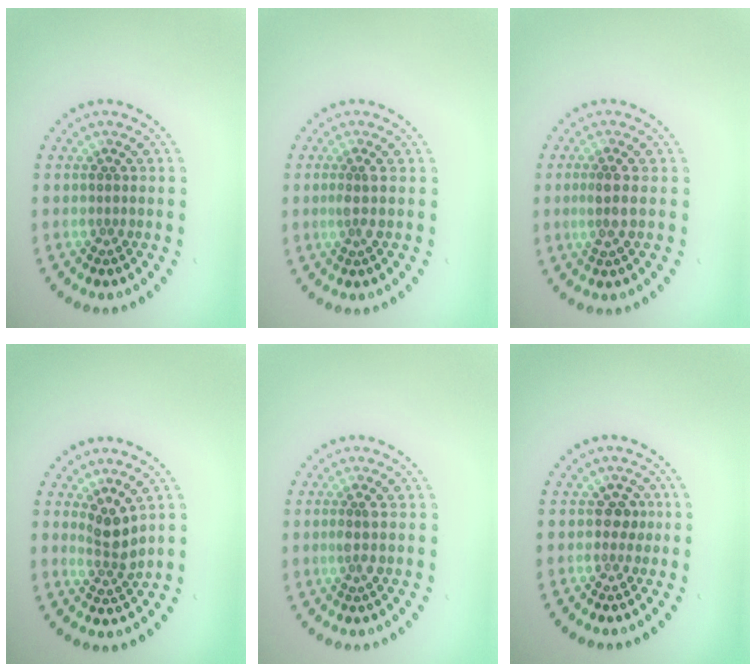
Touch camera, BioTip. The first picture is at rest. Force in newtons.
{"total": 1.5, "press": 1.1, "slide": 1.0}
{"total": 1.7, "press": 1.3, "slide": 1.1}
{"total": 2.3, "press": 1.8, "slide": 1.5}
{"total": 1.5, "press": 1.1, "slide": 0.9}
{"total": 1.2, "press": 1.0, "slide": 0.6}